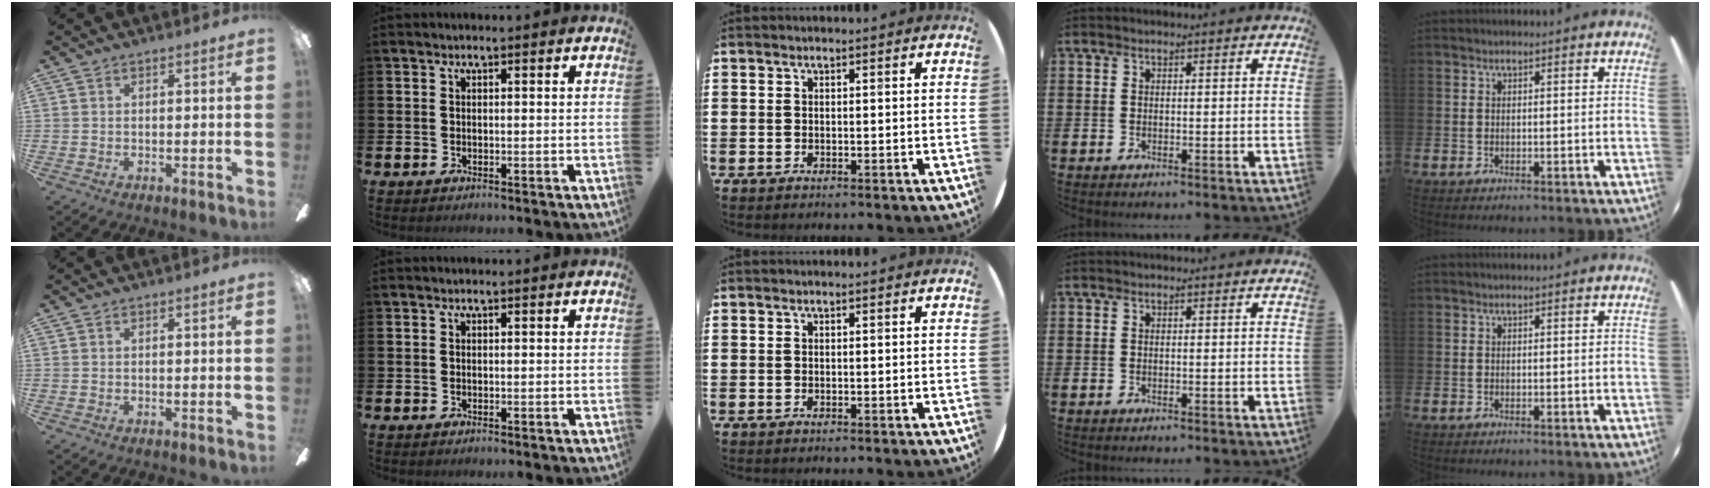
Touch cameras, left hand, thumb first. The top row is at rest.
{}